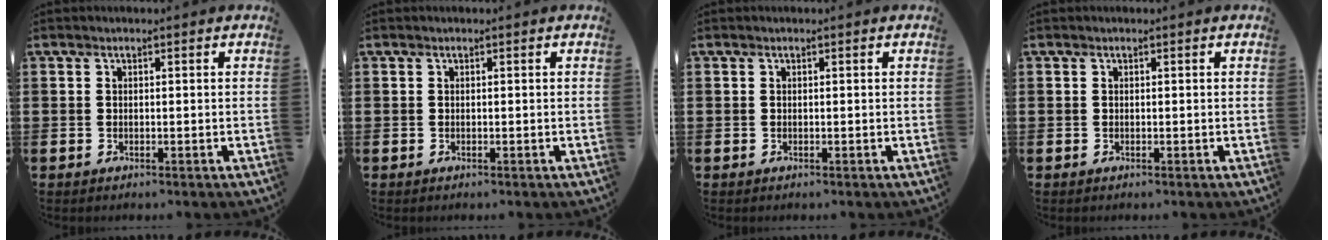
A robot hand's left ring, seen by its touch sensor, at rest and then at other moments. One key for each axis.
{"total": 0.0}
{"total": 0.0}
{"total": 0.0}